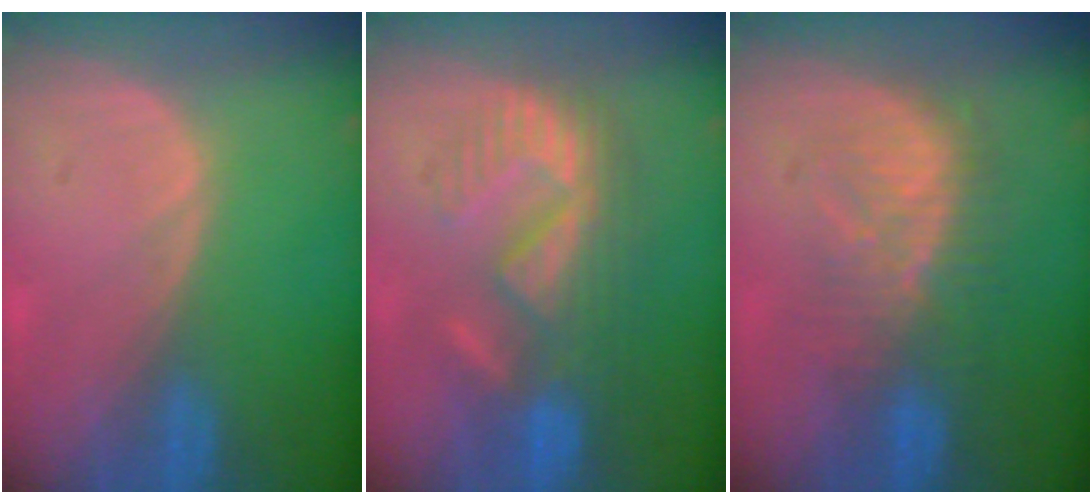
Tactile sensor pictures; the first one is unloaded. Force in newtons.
{"total": 9.0, "press": 8.8, "slide": 1.9}
{"total": 7.9, "press": 7.8, "slide": 1.6}